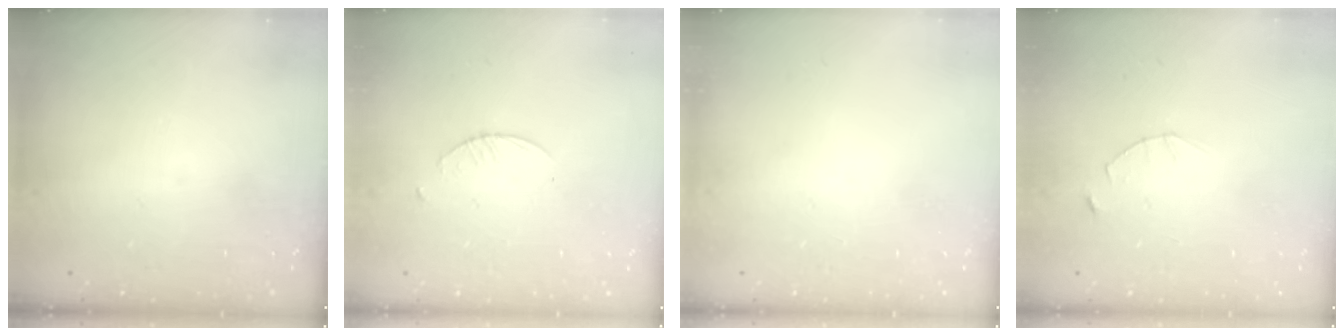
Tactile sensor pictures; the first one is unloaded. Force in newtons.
{"total": 1.5, "press": 1.5, "slide": 0.2}
{"total": 0.0}
{"total": 2.5, "press": 2.4, "slide": 0.3}